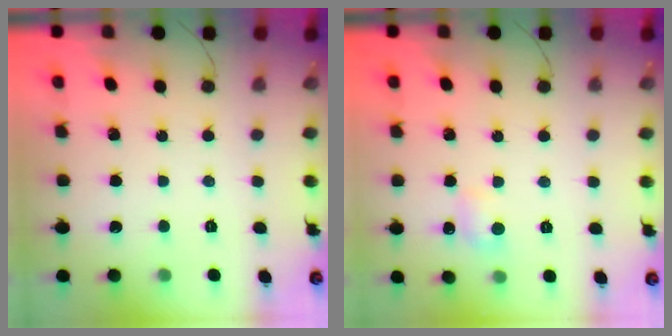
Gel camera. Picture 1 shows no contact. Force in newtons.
{"total": 6.6, "press": 6.4, "slide": 1.9}